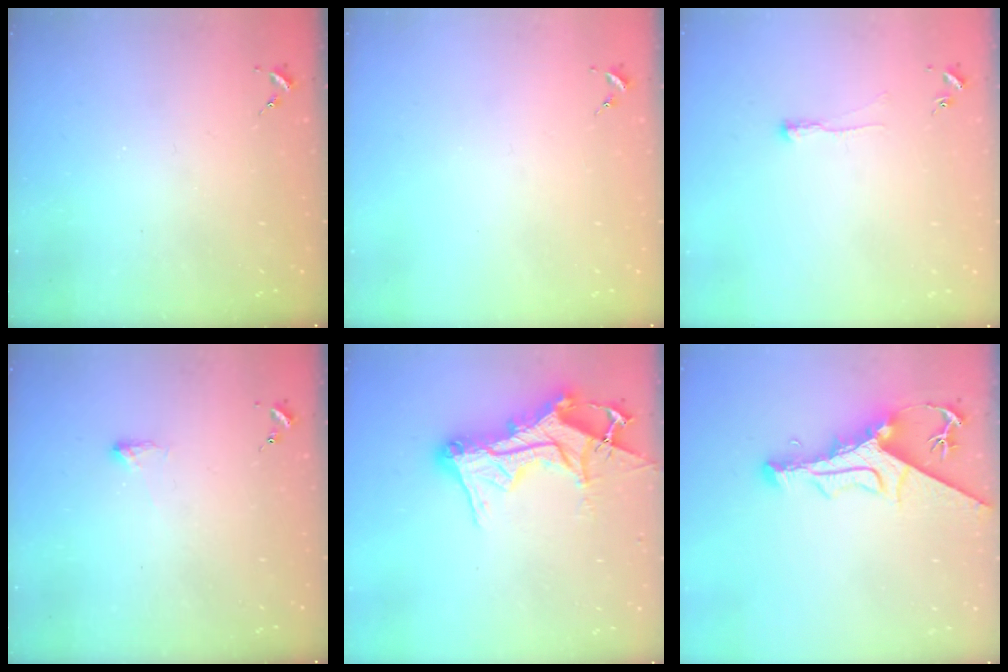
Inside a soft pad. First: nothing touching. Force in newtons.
{"total": 0.0}
{"total": 4.1, "press": 4.0, "slide": 0.6}
{"total": 2.3, "press": 2.2, "slide": 0.8}
{"total": 17.6, "press": 17.5, "slide": 1.8}
{"total": 11.3, "press": 11.2, "slide": 1.1}